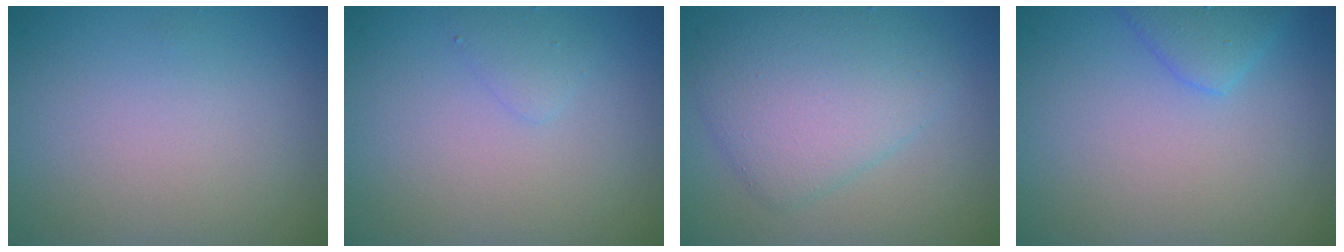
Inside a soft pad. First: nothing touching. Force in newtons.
{"total": 1.0, "press": 1.0, "slide": 0.1}
{"total": 5.3, "press": 5.3, "slide": 0.1}
{"total": 2.5, "press": 2.5, "slide": 0.2}